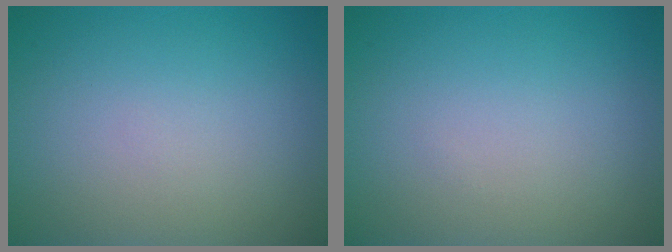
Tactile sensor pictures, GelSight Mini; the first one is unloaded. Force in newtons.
{"total": 0.0}